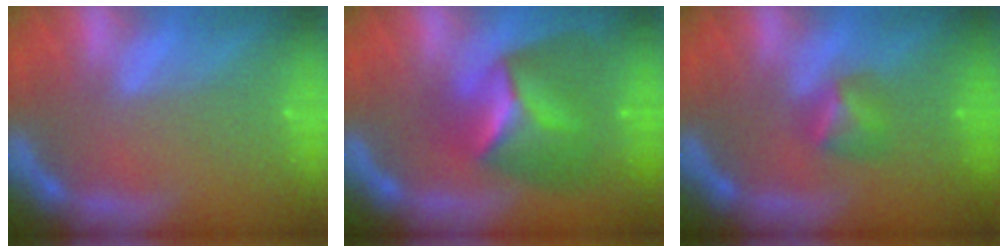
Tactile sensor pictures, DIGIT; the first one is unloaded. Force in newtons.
{"total": 7.4}
{"total": 2.4}